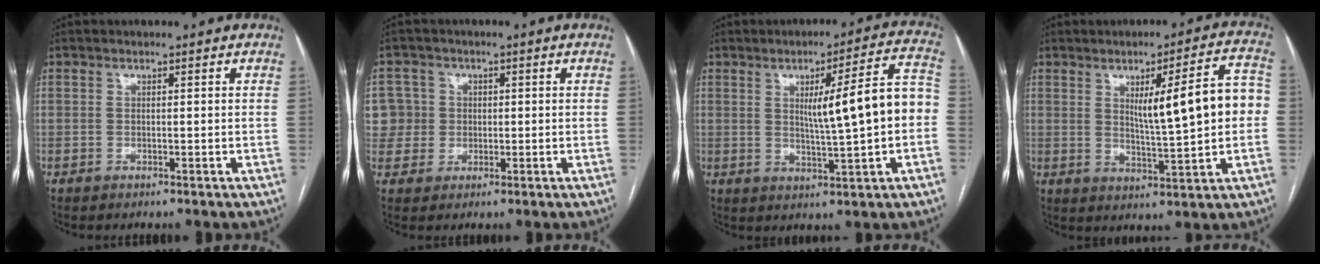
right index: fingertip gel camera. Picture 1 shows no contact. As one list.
[{"total": 6.6, "force": [1.1, 6.5, 0.0], "torque": [0.003, 0.028, 0.027]}, {"total": 11.8, "force": [0.2, 0.5, 11.8], "torque": [-0.162, 0.021, 0.006]}, {"total": 11.9, "force": [1.3, 1.3, 11.8], "torque": [-0.165, 0.020, 0.024]}]